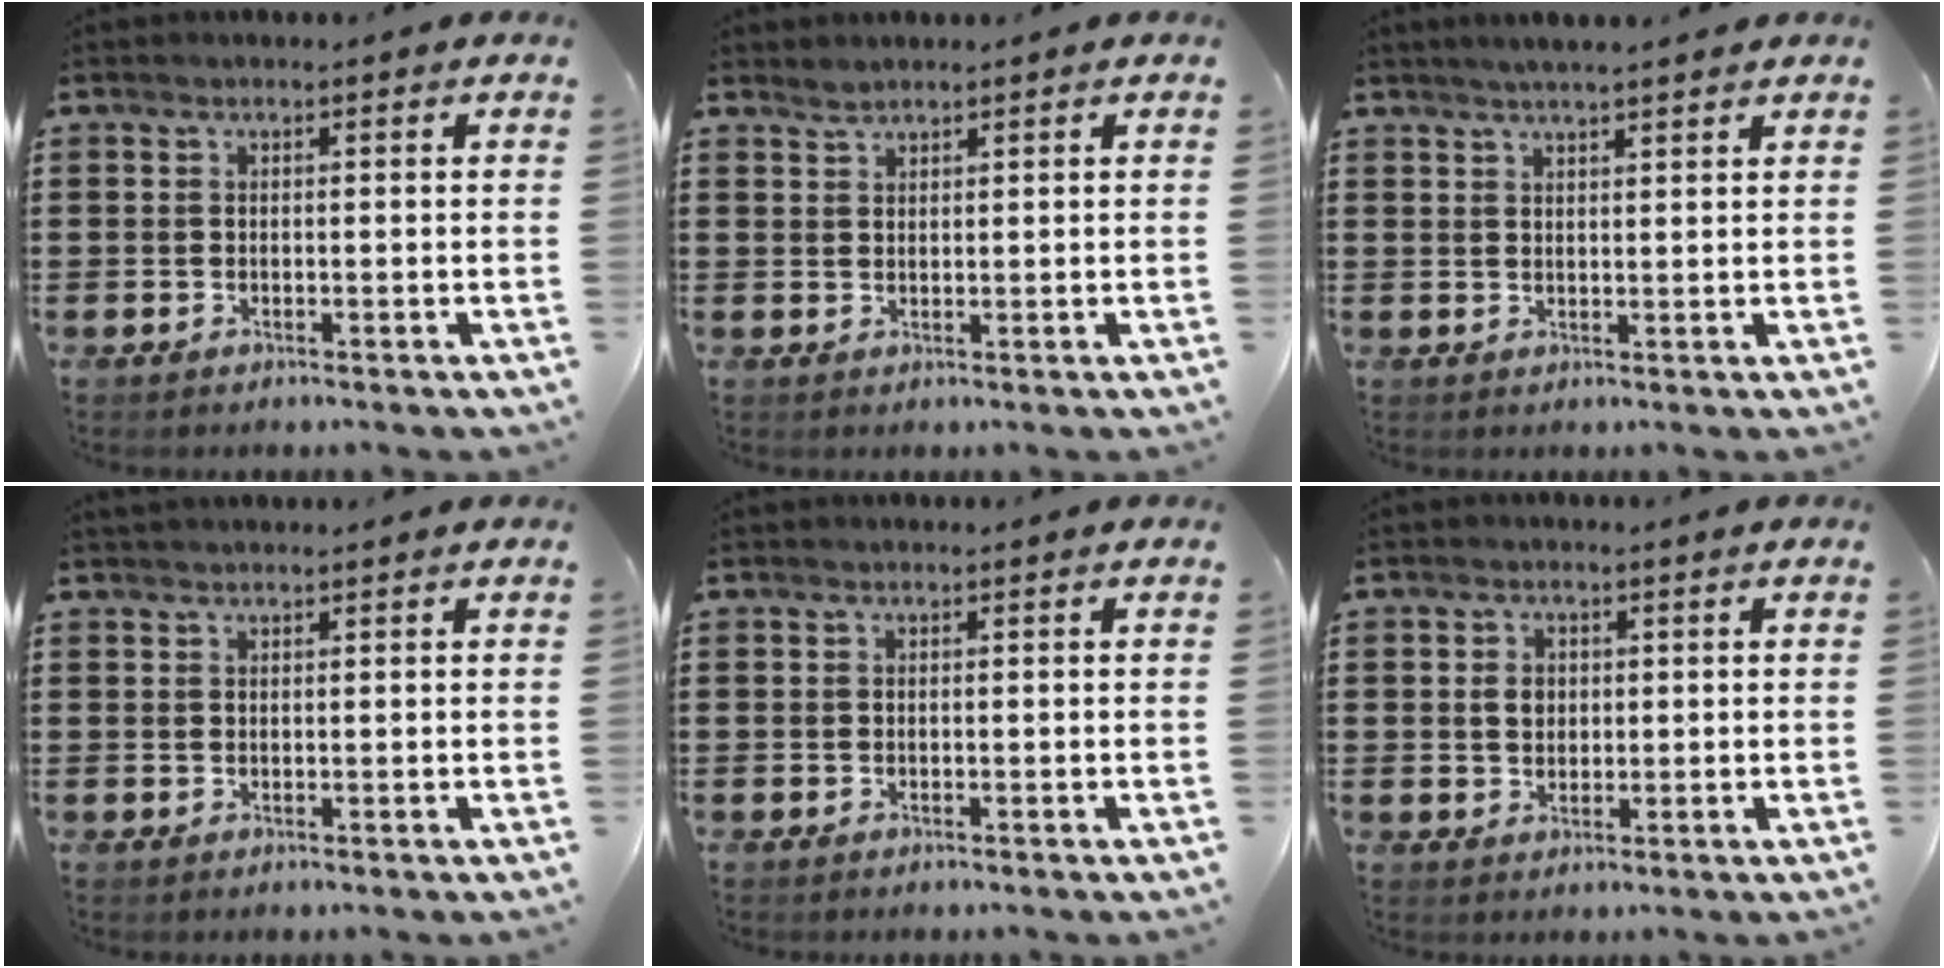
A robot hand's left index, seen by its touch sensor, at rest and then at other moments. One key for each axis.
{"total": 1.1, "fx": 1.1, "fy": 0.2, "fz": 0.1, "tx": -0.006, "ty": 0.000, "tz": 0.022}
{"total": 2.5, "fx": 2.3, "fy": 0.0, "fz": 0.9, "tx": -0.023, "ty": 0.000, "tz": 0.043}
{"total": 0.7, "fx": 0.6, "fy": 0.0, "fz": 0.3, "tx": -0.006, "ty": -0.002, "tz": 0.013}
{"total": 0.0}
{"total": 2.5, "fx": 0.4, "fy": 2.1, "fz": 1.4, "tx": -0.026, "ty": 0.006, "tz": 0.003}